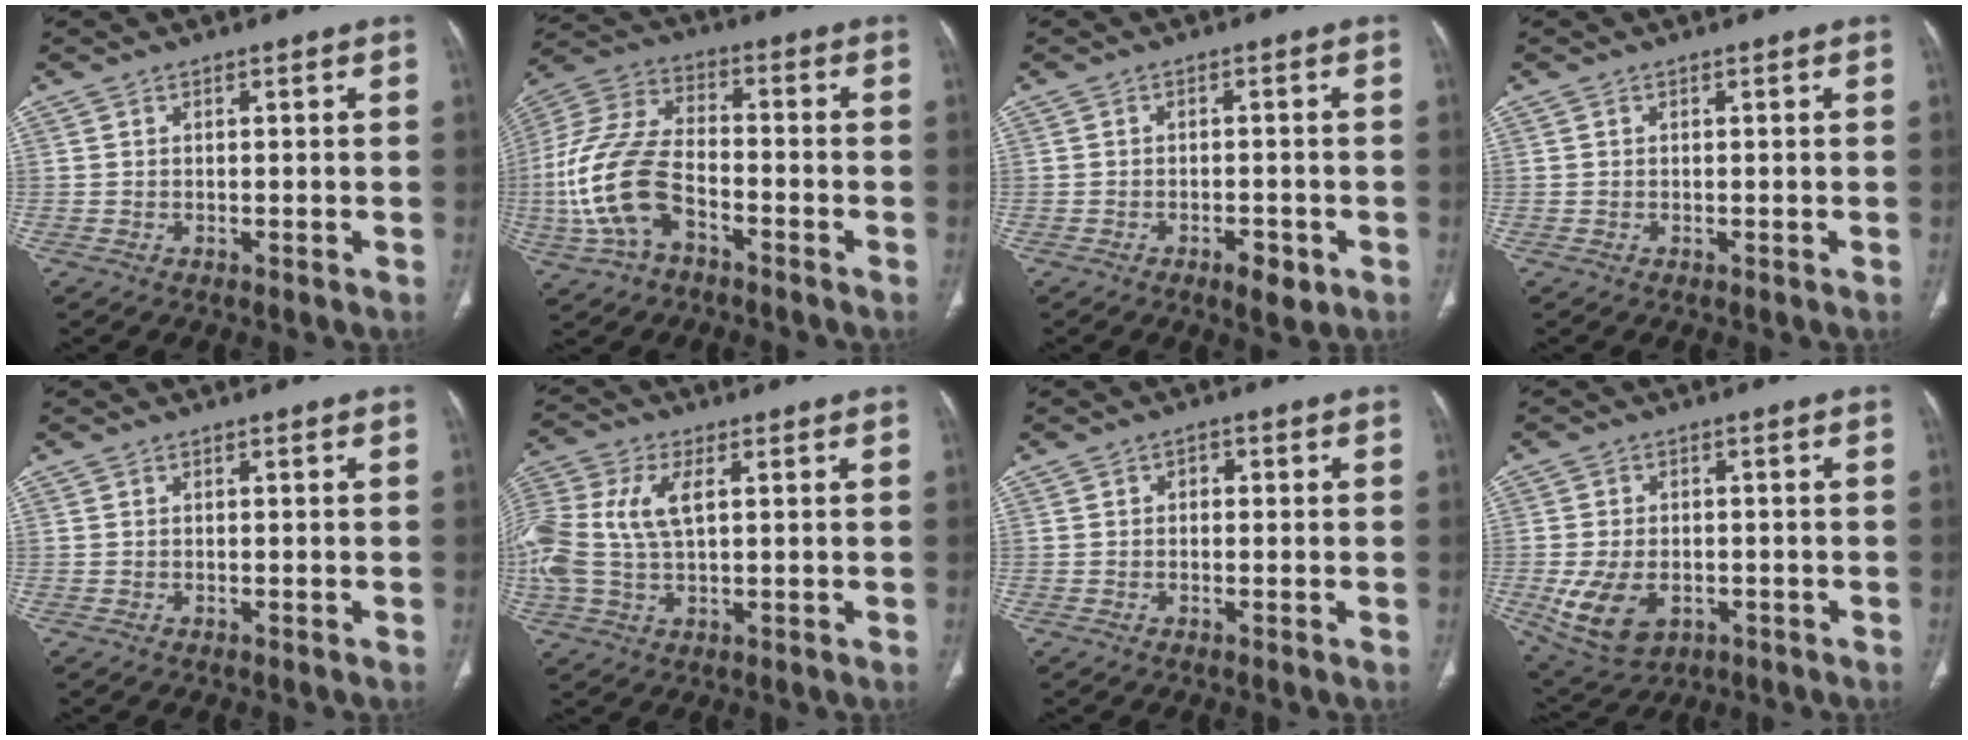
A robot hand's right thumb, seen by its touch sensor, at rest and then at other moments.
{"total": 16.4, "force": [-5.3, 9.3, 12.4], "torque": [-0.270, 0.031, -0.105]}
{"total": 4.0, "force": [-2.0, 1.8, 3.0], "torque": [-0.038, 0.005, -0.026]}
{"total": 0.0}
{"total": 0.0}
{"total": 14.2, "force": [2.6, 7.9, 11.6], "torque": [-0.294, 0.014, 0.048]}
{"total": 1.6, "force": [0.1, 1.3, 0.9], "torque": [-0.003, 0.005, -0.004]}
{"total": 9.2, "force": [-2.5, 6.1, 6.4], "torque": [-0.122, 0.002, -0.030]}